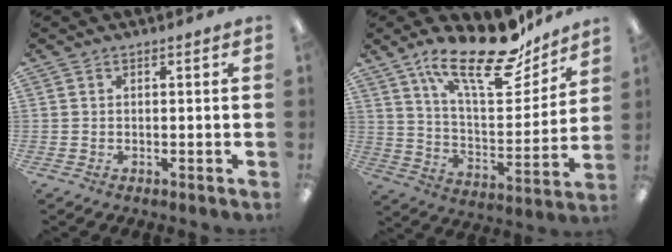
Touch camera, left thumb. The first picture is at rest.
{"total": 23.4, "force": [16.6, 8.5, 14.0], "torque": [-0.215, -0.103, 0.281]}